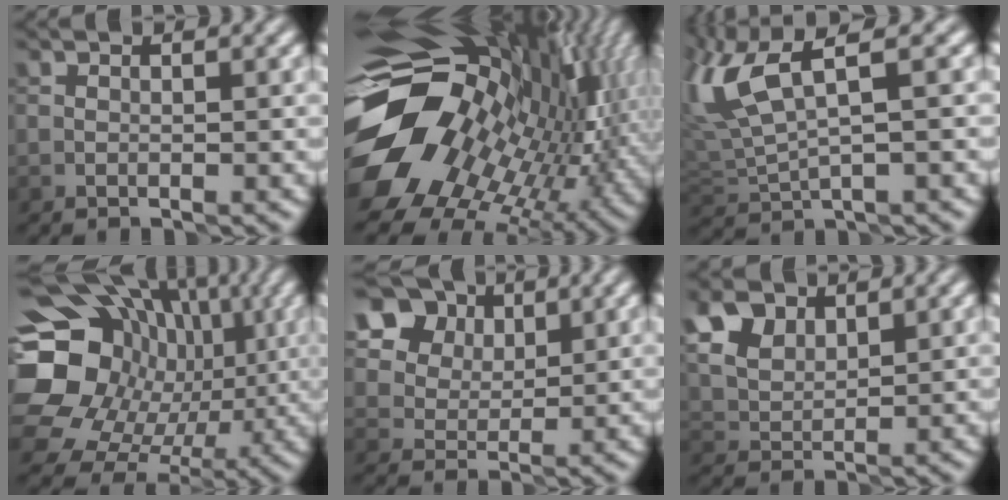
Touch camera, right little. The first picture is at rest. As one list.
[{"total": 18.7, "force": [0.0, 12.7, 13.7], "torque": [-0.263, -0.040, 0.014]}, {"total": 7.5, "force": [2.8, 2.6, 6.5], "torque": [-0.162, 0.018, 0.055]}, {"total": 21.0, "force": [2.8, 18.8, 8.9], "torque": [-0.201, 0.052, 0.024]}, {"total": 10.8, "force": [5.7, 7.6, 5.1], "torque": [-0.117, 0.024, 0.107]}, {"total": 6.9, "force": [3.7, 4.4, 3.9], "torque": [-0.130, 0.018, 0.075]}]